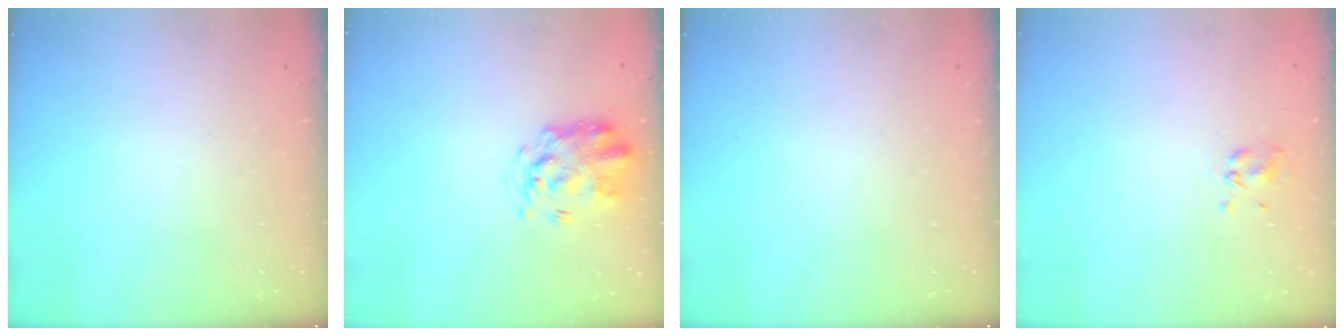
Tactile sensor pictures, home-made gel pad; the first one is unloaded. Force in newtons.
{"total": 3.6, "press": 3.5, "slide": 0.6}
{"total": 0.0}
{"total": 3.6, "press": 3.5, "slide": 0.7}